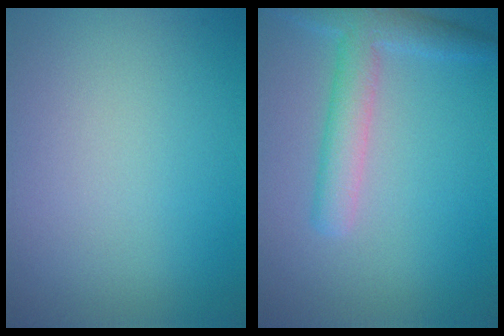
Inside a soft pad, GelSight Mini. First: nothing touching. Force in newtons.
{"total": 3.9, "press": 3.9, "slide": 0.2}